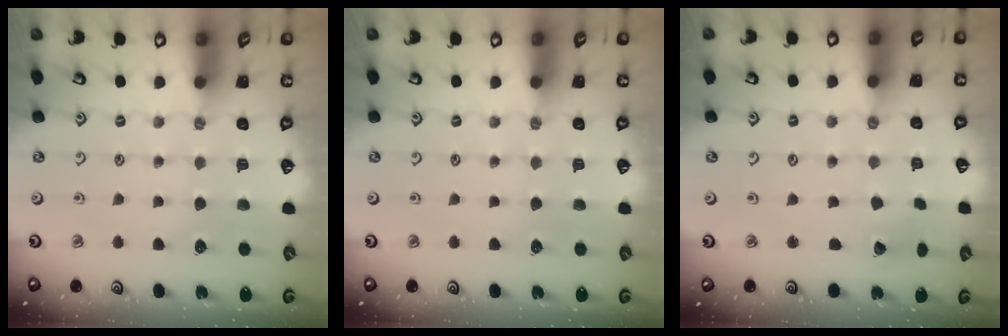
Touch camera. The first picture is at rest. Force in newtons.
{"total": 0.0}
{"total": 2.4, "press": 2.4, "slide": 0.2}